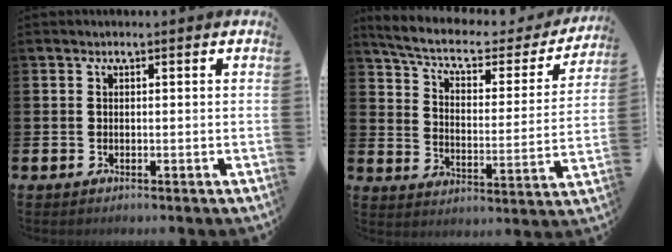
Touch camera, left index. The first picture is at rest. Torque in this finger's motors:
{"motor_torque": [0.38, -0.59, 0.18, 0.05]}